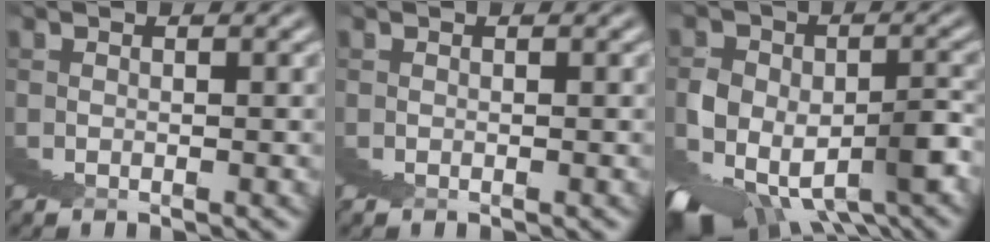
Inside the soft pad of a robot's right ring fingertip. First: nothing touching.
{"total": 0.0}
{"total": 6.4, "force": [-3.3, 3.3, 4.4], "torque": [-0.038, -0.017, -0.040]}